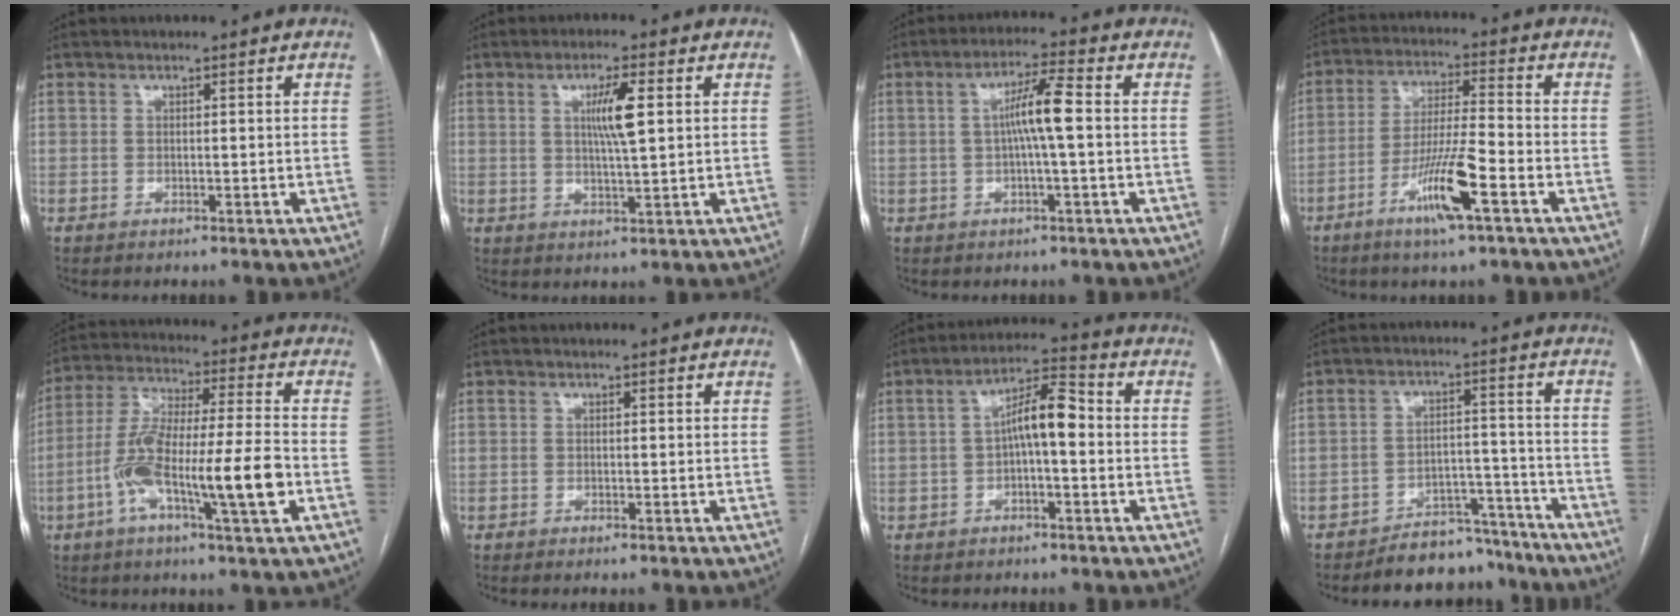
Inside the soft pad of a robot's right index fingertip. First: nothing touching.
{"total": 5.6, "force": [1.4, 0.2, 5.4], "torque": [-0.098, -0.001, 0.026]}
{"total": 6.2, "force": [0.2, 0.0, 6.2], "torque": [-0.113, 0.013, 0.003]}
{"total": 10.1, "force": [-4.8, 0.2, 8.8], "torque": [-0.169, -0.008, -0.091]}
{"total": 15.6, "force": [-4.8, 1.2, 14.8], "torque": [-0.283, 0.001, -0.088]}
{"total": 0.5, "force": [-0.3, -0.1, 0.4], "torque": [-0.008, 0.000, -0.007]}
{"total": 7.1, "force": [-0.3, 1.8, 6.9], "torque": [-0.121, 0.029, -0.007]}
{"total": 9.0, "force": [-8.1, 3.7, 0.1], "torque": [0.026, 0.042, -0.121]}